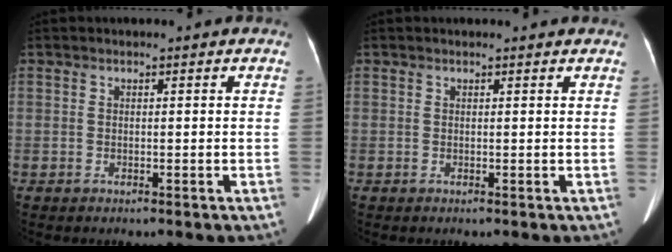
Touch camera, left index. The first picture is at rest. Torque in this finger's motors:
{"motor_torque": [0.08, -0.16, 0.00, 0.00]}